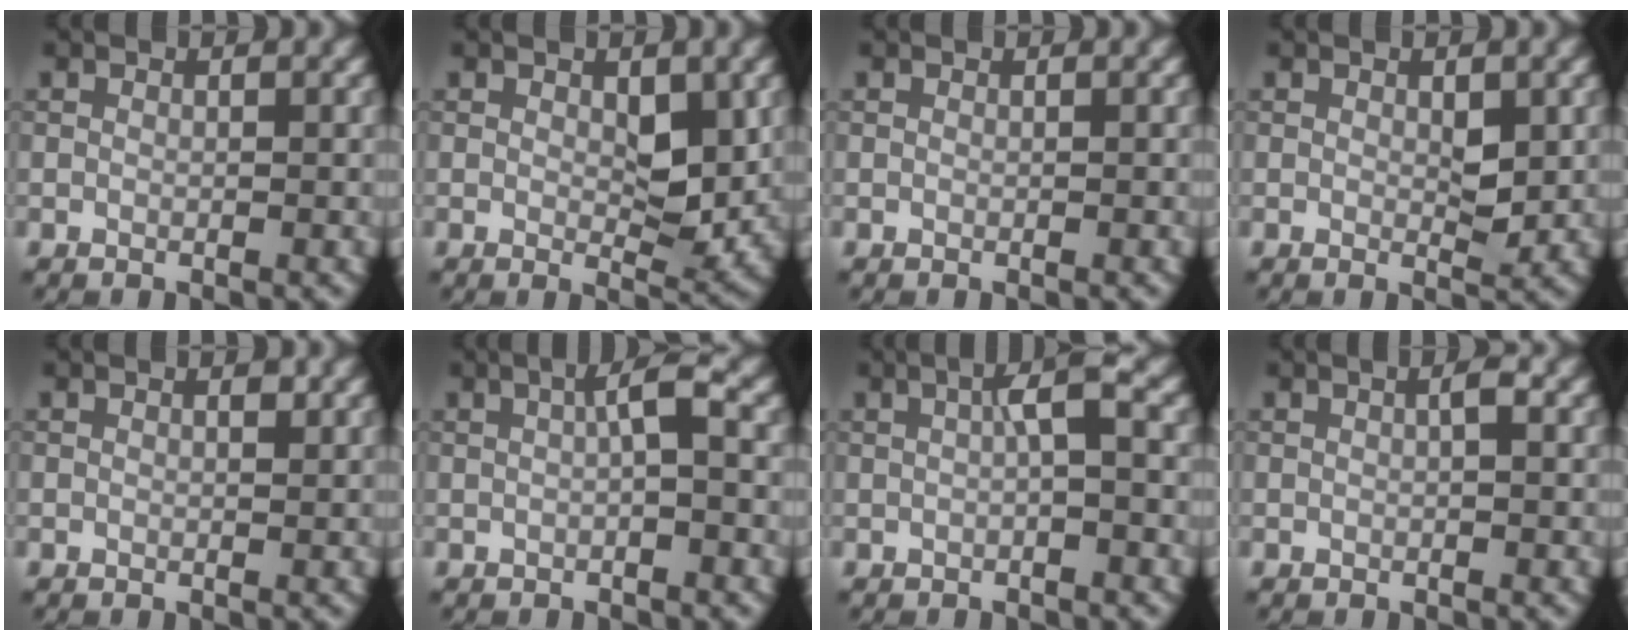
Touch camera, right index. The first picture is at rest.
{"total": 3.4, "force": [0.7, 1.6, 2.8], "torque": [-0.039, -0.011, 0.016]}
{"total": 0.0}
{"total": 1.8, "force": [0.3, 0.7, 1.6], "torque": [-0.022, -0.004, 0.007]}
{"total": 0.8, "force": [0.3, 0.2, 0.7], "torque": [-0.010, 0.001, 0.004]}
{"total": 2.4, "force": [0.3, 0.3, 2.4], "torque": [-0.040, 0.011, 0.003]}
{"total": 2.5, "force": [0.3, 0.3, 2.5], "torque": [-0.043, 0.012, 0.004]}
{"total": 1.1, "force": [0.2, 0.1, 1.1], "torque": [-0.019, 0.005, 0.003]}